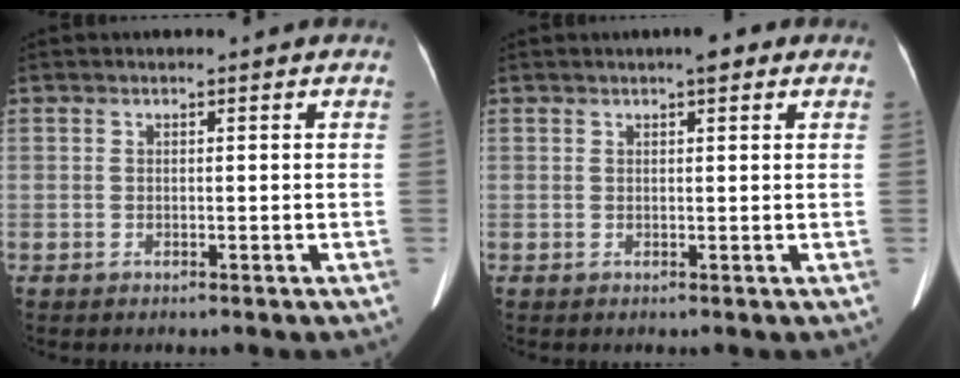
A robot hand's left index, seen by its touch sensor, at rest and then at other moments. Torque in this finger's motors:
{"motor_torque": [0.26, -0.27, 0.04, 0.04]}